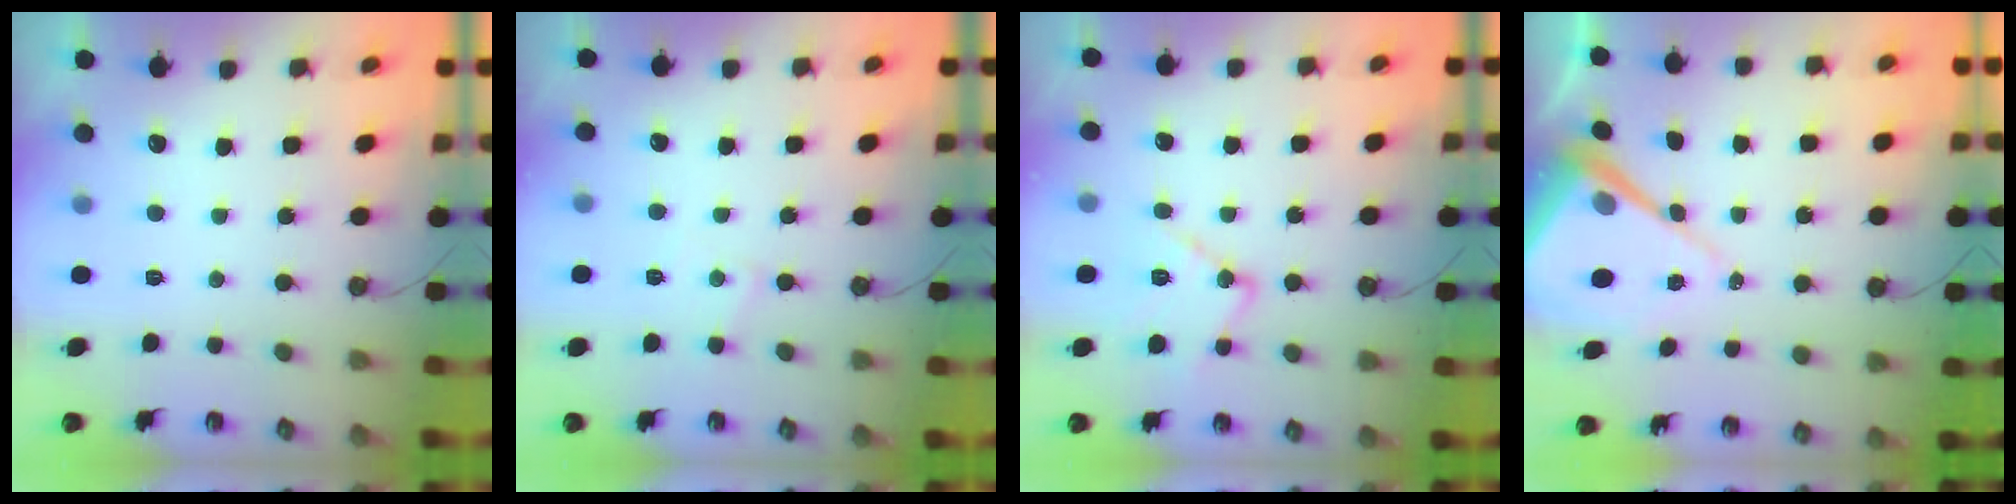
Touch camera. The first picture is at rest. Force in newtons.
{"total": 4.6, "press": 4.5, "slide": 0.7}
{"total": 12.1, "press": 12.1, "slide": 0.8}
{"total": 12.1, "press": 12.0, "slide": 1.0}